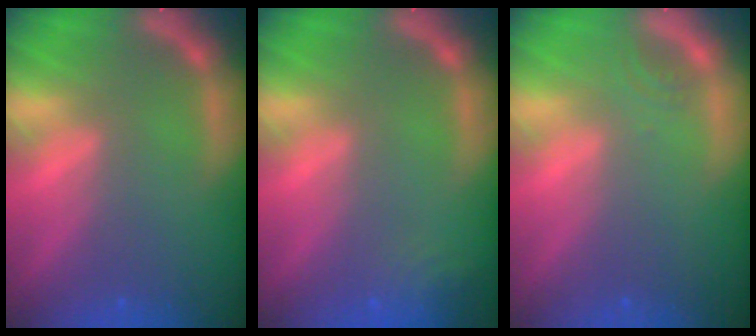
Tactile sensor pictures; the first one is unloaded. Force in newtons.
{"total": 3.0}
{"total": 1.0}